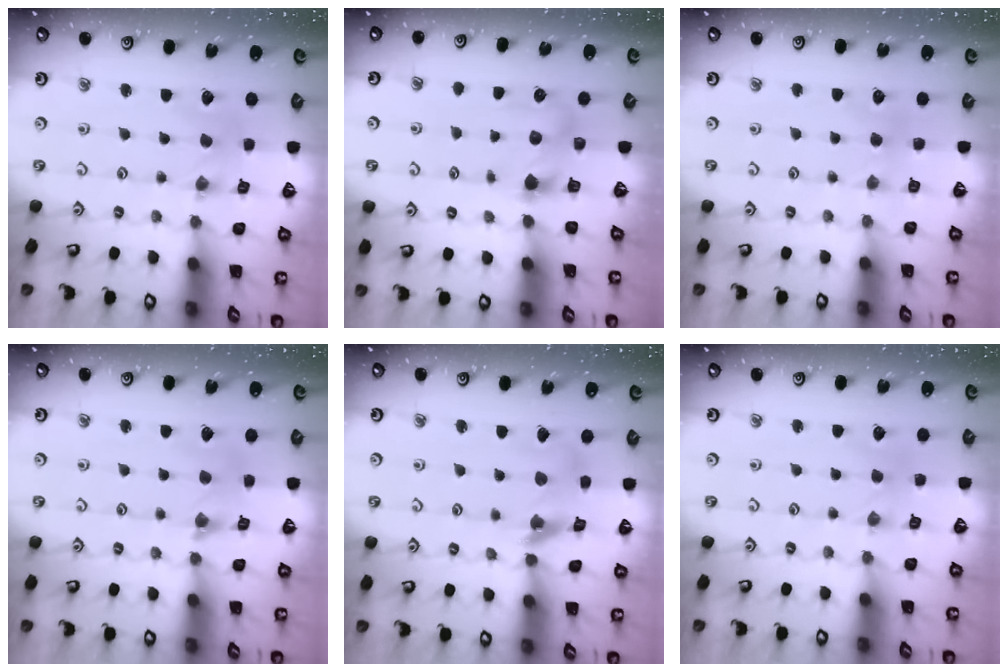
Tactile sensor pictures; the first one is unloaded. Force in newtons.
{"total": 6.9, "press": 6.9, "slide": 0.5}
{"total": 3.5, "press": 3.4, "slide": 0.6}
{"total": 3.6, "press": 3.6, "slide": 0.4}
{"total": 10.1, "press": 10.1, "slide": 1.1}
{"total": 2.4, "press": 2.4, "slide": 0.4}